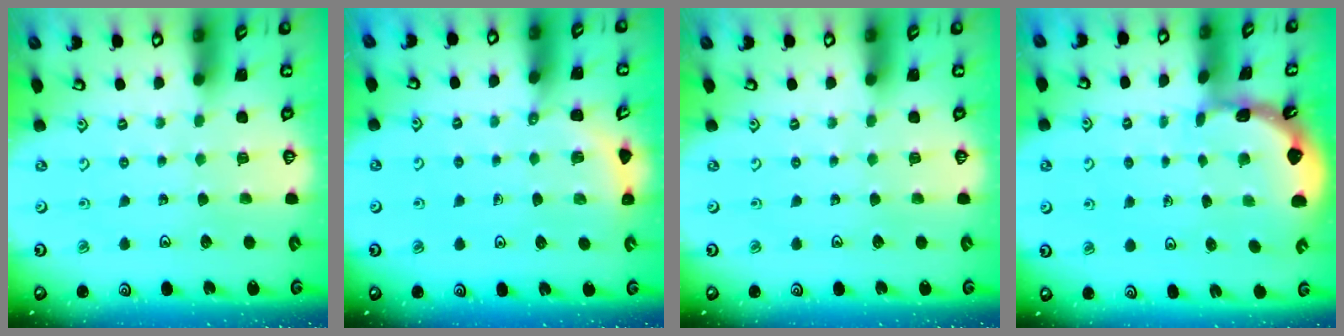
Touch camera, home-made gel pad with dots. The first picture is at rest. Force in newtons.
{"total": 2.6, "press": 2.6, "slide": 0.2}
{"total": 0.0}
{"total": 1.6, "press": 1.6, "slide": 0.2}